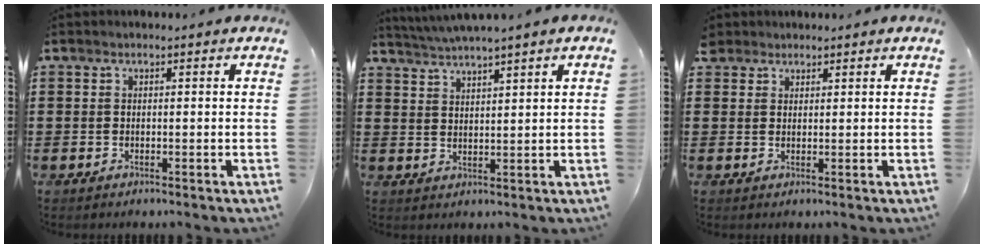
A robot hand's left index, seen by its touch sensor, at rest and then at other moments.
{"total": 2.8, "force": [2.5, -0.7, 0.9], "torque": [-0.024, -0.009, 0.046]}
{"total": 1.9, "force": [1.6, 1.1, 0.1], "torque": [-0.006, 0.006, 0.031]}